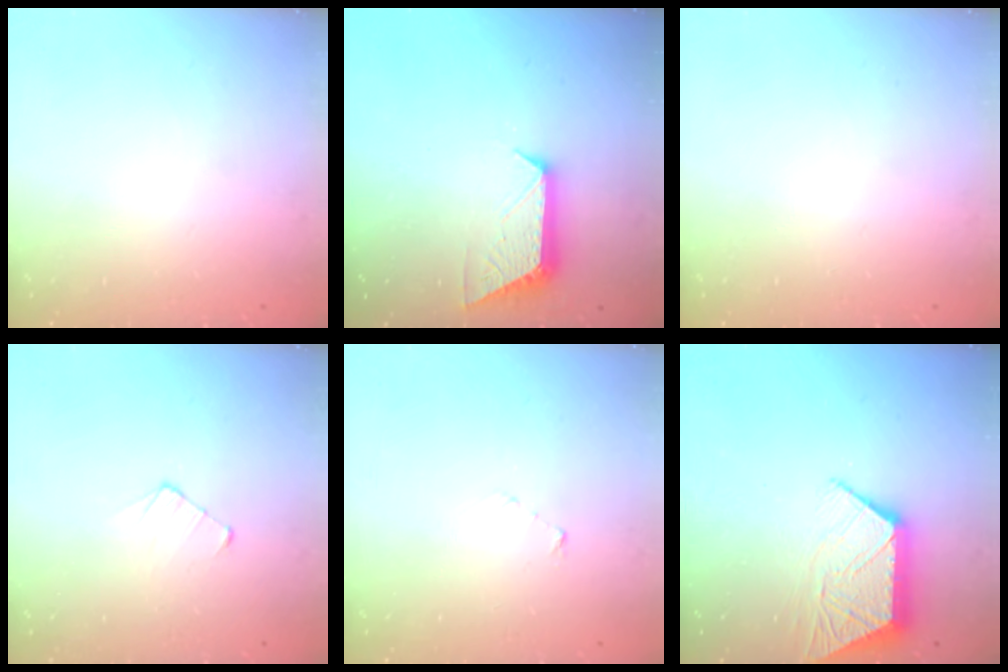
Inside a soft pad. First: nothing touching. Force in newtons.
{"total": 9.5, "press": 9.5, "slide": 0.1}
{"total": 0.0}
{"total": 4.0, "press": 4.0, "slide": 0.4}
{"total": 3.0, "press": 3.0, "slide": 0.3}
{"total": 10.9, "press": 10.9, "slide": 0.7}